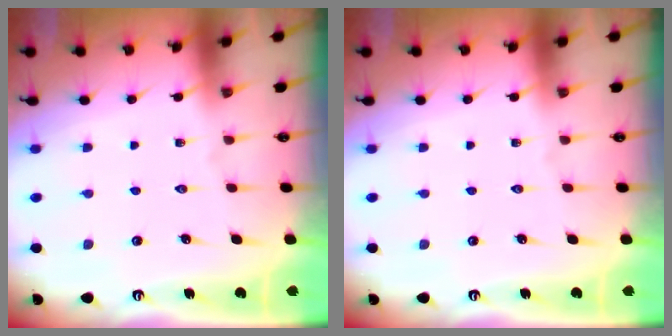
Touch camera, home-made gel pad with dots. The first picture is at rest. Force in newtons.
{"total": 0.0}